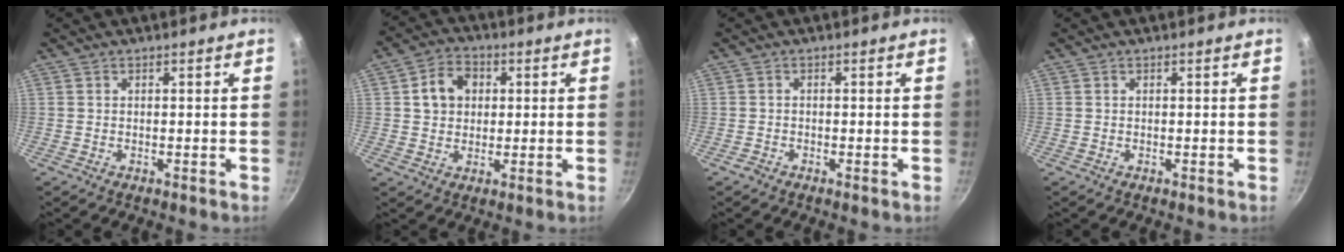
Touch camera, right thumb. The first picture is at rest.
{"total": 7.7, "force": [1.5, 6.1, 4.5], "torque": [-0.056, 0.007, 0.021]}
{"total": 0.9, "force": [-0.6, 0.4, 0.5], "torque": [-0.008, -0.001, -0.014]}
{"total": 0.0}